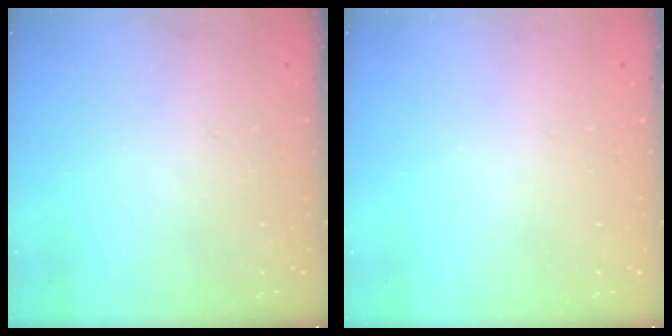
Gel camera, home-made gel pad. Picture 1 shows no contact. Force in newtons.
{"total": 0.0}